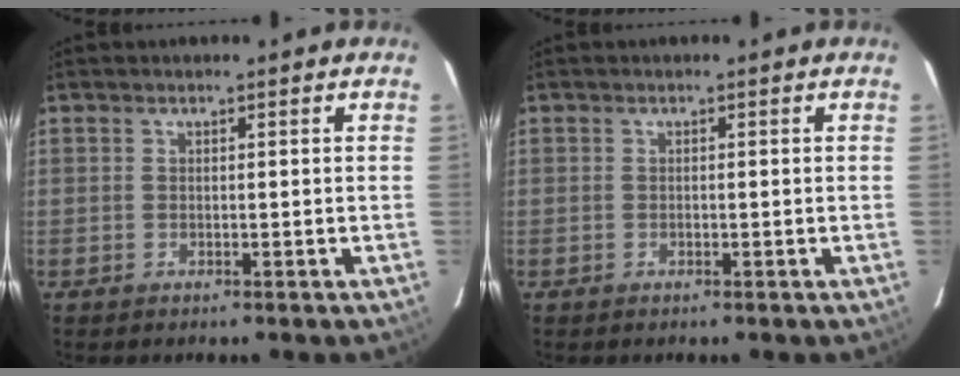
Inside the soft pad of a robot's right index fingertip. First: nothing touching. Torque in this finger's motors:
{"motor_torque": [-0.07, 0.01, 0.09, 0.00]}